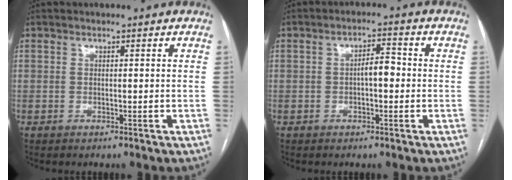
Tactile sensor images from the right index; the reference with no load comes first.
{"total": 3.4, "force": [-0.4, 1.2, 3.2], "torque": [-0.048, 0.011, -0.007]}